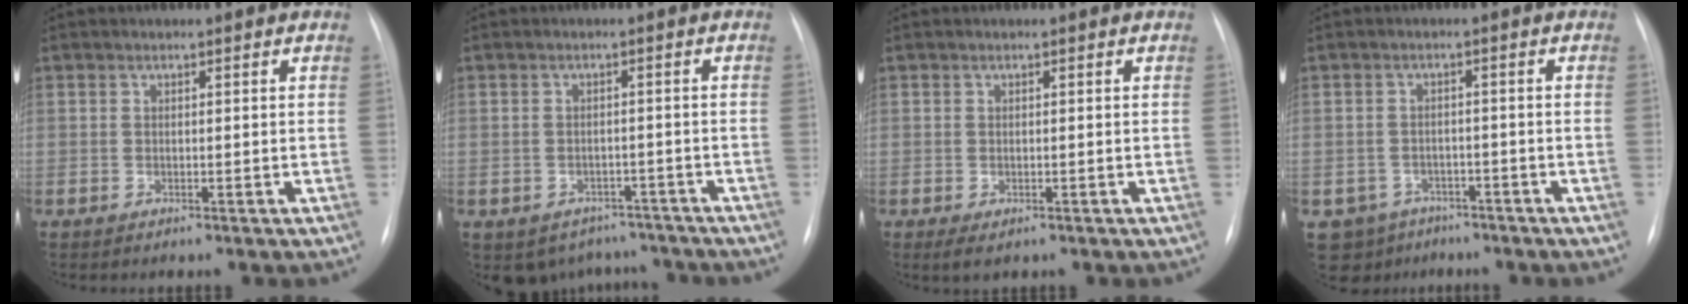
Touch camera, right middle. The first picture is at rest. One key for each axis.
{"total": 7.3, "fx": -5.8, "fy": 4.4, "fz": 0.6, "tx": 0.004, "ty": 0.020, "tz": -0.068}
{"total": 1.7, "fx": -0.8, "fy": 0.9, "fz": 1.2, "tx": -0.018, "ty": -0.003, "tz": -0.004}
{"total": 5.8, "fx": -3.8, "fy": 4.3, "fz": 0.6, "tx": -0.006, "ty": 0.007, "tz": -0.052}